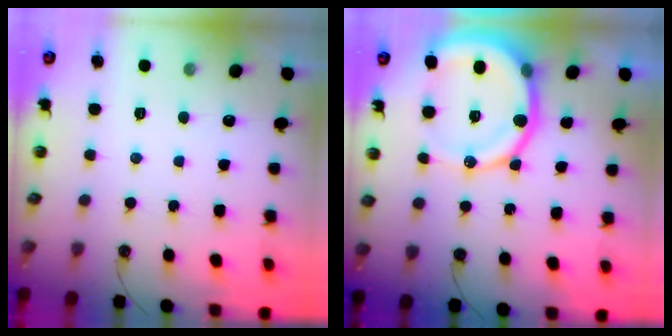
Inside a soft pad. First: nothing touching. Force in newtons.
{"total": 17.5, "press": 17.3, "slide": 3.2}